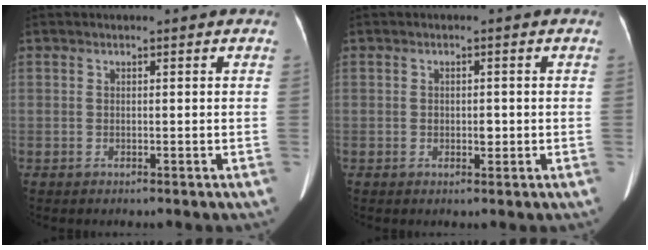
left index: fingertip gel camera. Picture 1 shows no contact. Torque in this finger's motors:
{"motor_torque": [-0.05, -0.01, 0.00, 0.00]}